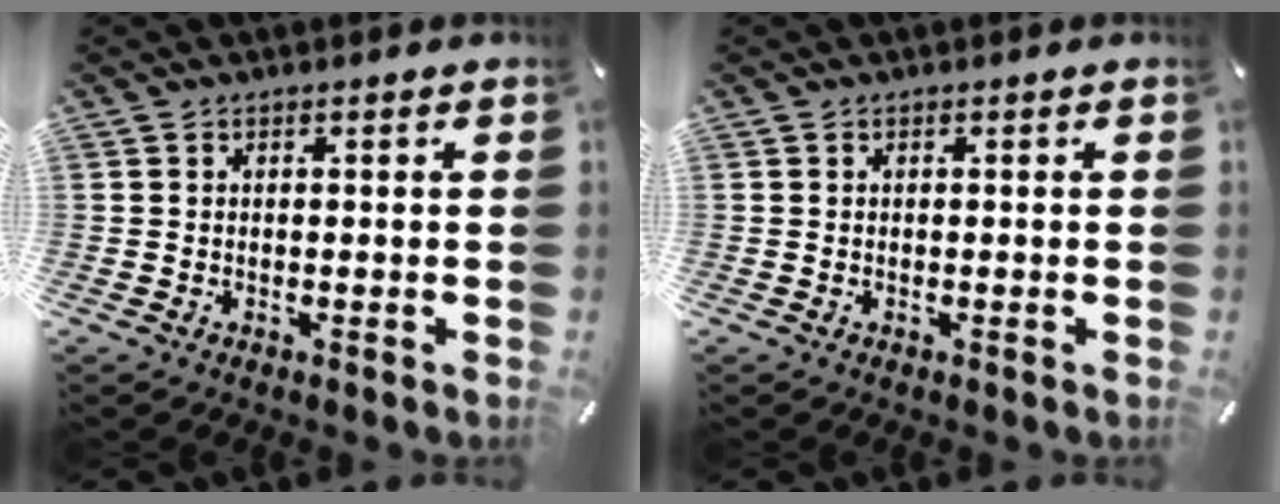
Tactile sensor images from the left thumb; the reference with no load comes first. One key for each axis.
{"total": 0.0}